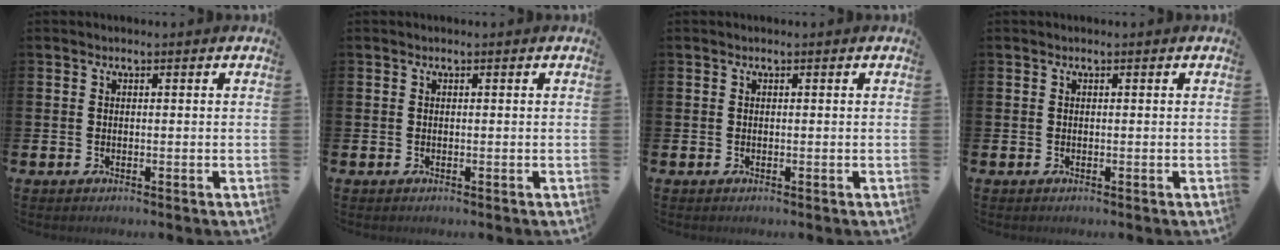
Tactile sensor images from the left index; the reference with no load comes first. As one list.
[{"total": 0.0}, {"total": 0.0}, {"total": 0.0}]